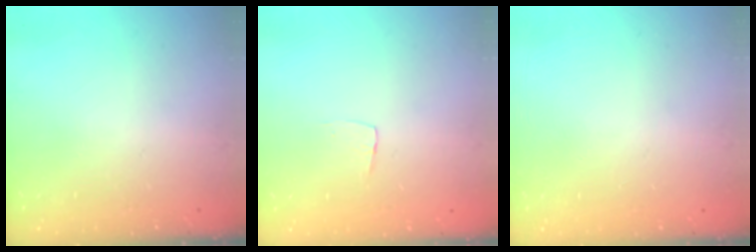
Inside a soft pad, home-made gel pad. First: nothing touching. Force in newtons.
{"total": 3.3, "press": 3.3, "slide": 0.2}
{"total": 0.0}